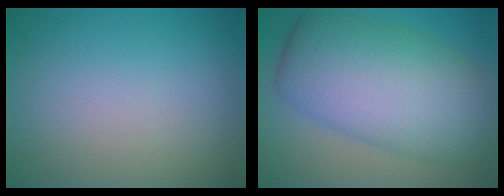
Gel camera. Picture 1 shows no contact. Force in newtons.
{"total": 10.8, "press": 10.7, "slide": 0.3}